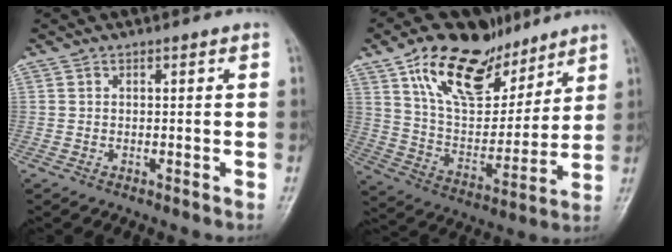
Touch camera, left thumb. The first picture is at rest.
{"total": 21.5, "force": [12.9, 11.3, 13.0], "torque": [-0.174, -0.049, 0.231]}